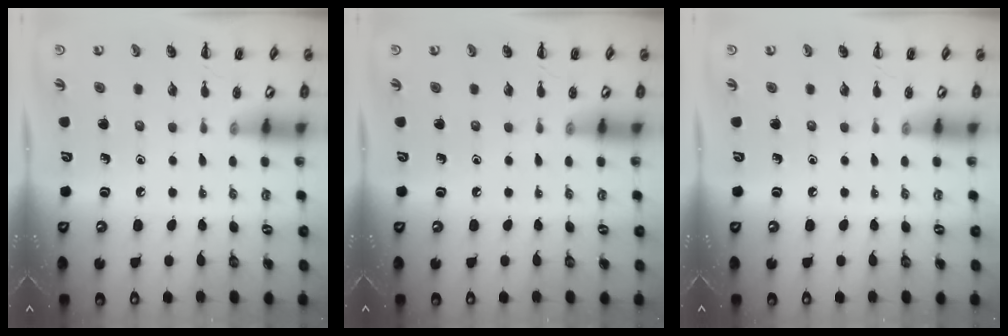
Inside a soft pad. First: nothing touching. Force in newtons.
{"total": 0.0}
{"total": 0.0}